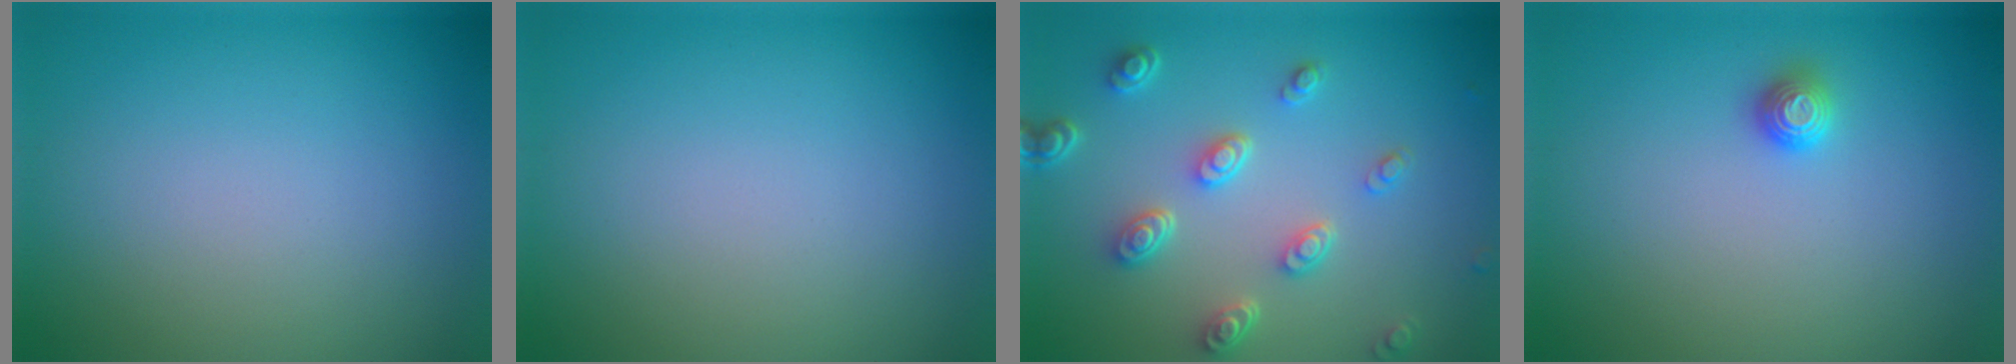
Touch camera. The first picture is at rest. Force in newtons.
{"total": 0.0}
{"total": 4.5, "press": 3.4, "slide": 3.0}
{"total": 1.1, "press": 1.1, "slide": 0.4}